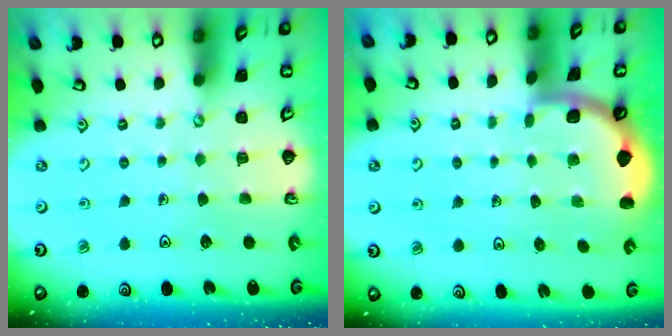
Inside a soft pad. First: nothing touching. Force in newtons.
{"total": 1.8, "press": 1.8, "slide": 0.2}